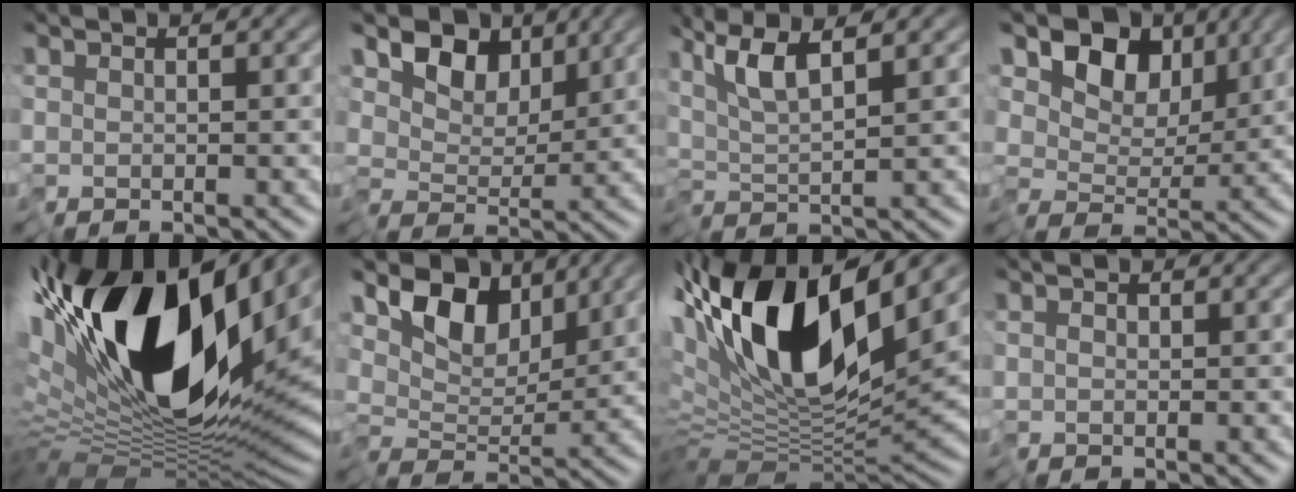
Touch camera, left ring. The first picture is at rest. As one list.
[{"total": 5.1, "force": [2.7, 3.3, 2.8], "torque": [-0.048, -0.007, 0.033]}, {"total": 4.3, "force": [2.5, 0.1, 3.6], "torque": [-0.066, 0.010, 0.049]}, {"total": 7.5, "force": [3.7, 4.7, 4.5], "torque": [-0.074, -0.001, 0.055]}, {"total": 18.5, "force": [5.4, 8.0, 15.8], "torque": [-0.302, 0.012, 0.083]}, {"total": 5.7, "force": [3.0, 3.4, 3.4], "torque": [-0.055, -0.004, 0.045]}, {"total": 13.5, "force": [4.7, 5.1, 11.6], "torque": [-0.216, -0.002, 0.080]}, {"total": 0.5, "force": [0.0, 0.5, 0.2], "torque": [-0.004, 0.003, -0.003]}]